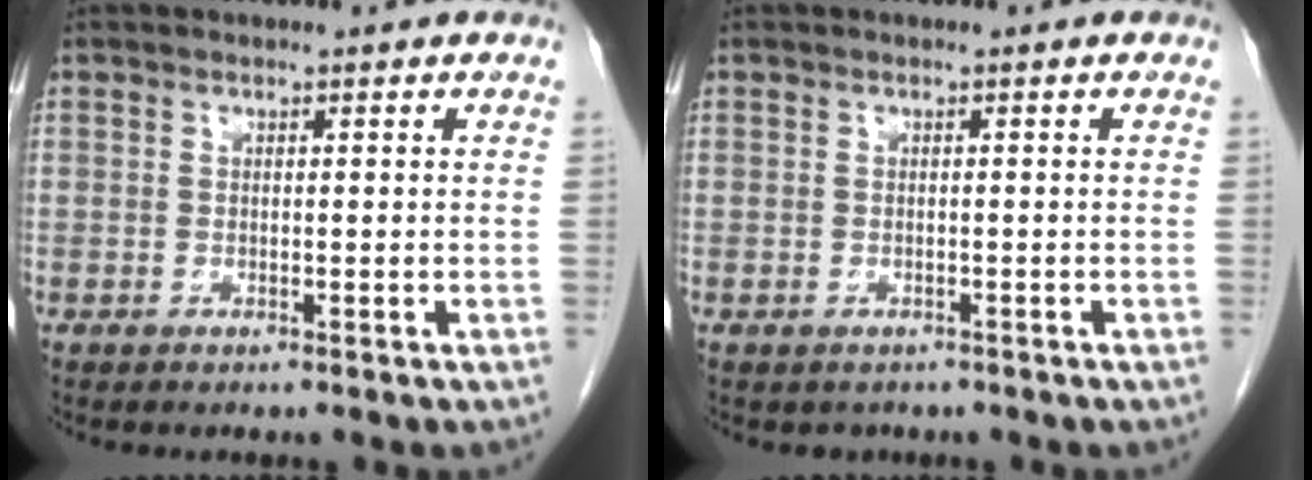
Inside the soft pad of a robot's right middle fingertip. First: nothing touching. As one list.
[{"total": 1.3, "force": [-1.0, 0.8, 0.1], "torque": [-0.006, -0.001, -0.011]}]